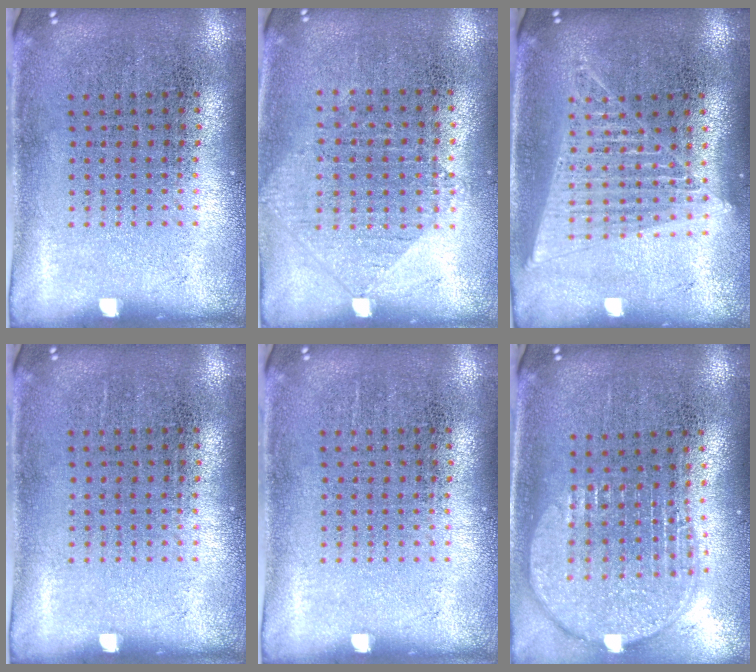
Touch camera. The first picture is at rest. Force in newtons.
{"total": 0.9, "press": 0.9, "slide": 0.3}
{"total": 1.5, "press": 1.4, "slide": 0.6}
{"total": 0.0}
{"total": 0.0}
{"total": 2.0, "press": 1.7, "slide": 1.1}